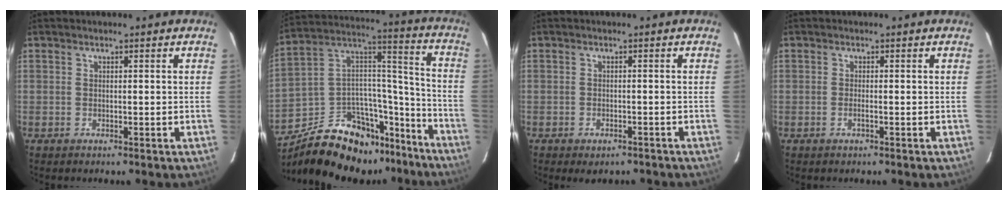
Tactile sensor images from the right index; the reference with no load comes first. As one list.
[{"total": 23.4, "force": [-19.0, 10.0, 9.5], "torque": [-0.156, 0.049, -0.297]}, {"total": 3.8, "force": [-3.1, 1.9, 1.4], "torque": [-0.012, 0.000, -0.038]}, {"total": 1.0, "force": [-0.4, 0.1, 0.9], "torque": [-0.020, 0.000, -0.007]}]